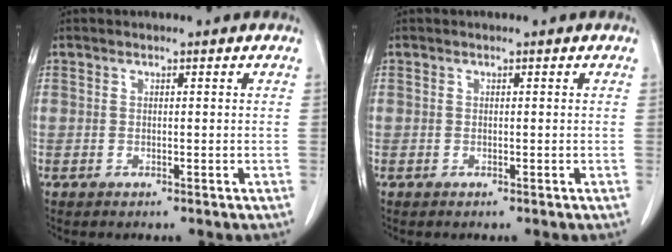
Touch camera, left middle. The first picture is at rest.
{"total": 0.0}